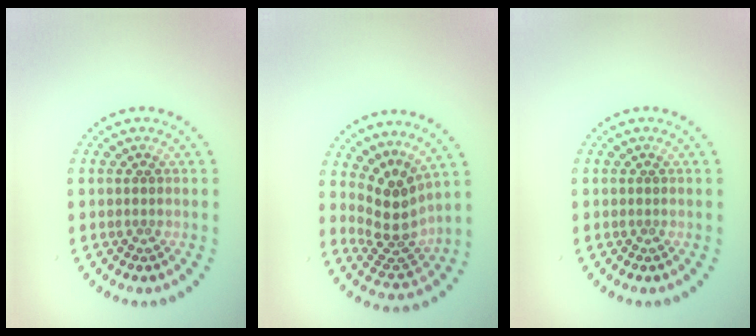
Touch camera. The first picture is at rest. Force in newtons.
{"total": 3.8, "press": 2.7, "slide": 2.7}
{"total": 0.0}